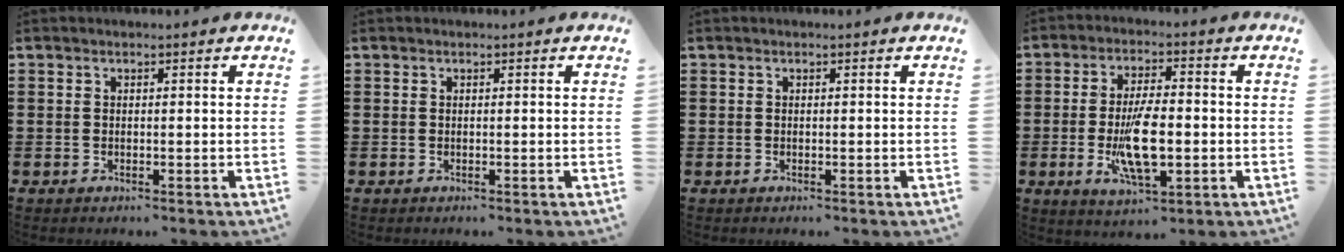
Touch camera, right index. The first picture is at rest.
{"total": 0.0}
{"total": 0.0}
{"total": 9.8, "force": [-1.8, 3.7, 8.9], "torque": [-0.172, -0.012, -0.033]}